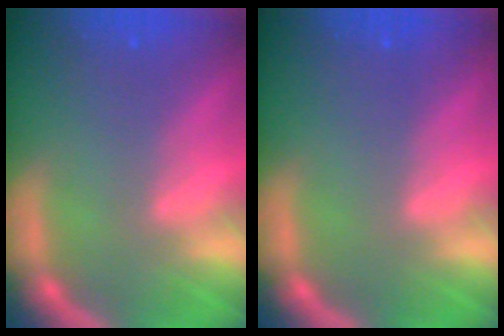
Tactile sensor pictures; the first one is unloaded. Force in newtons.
{"total": 0.0}